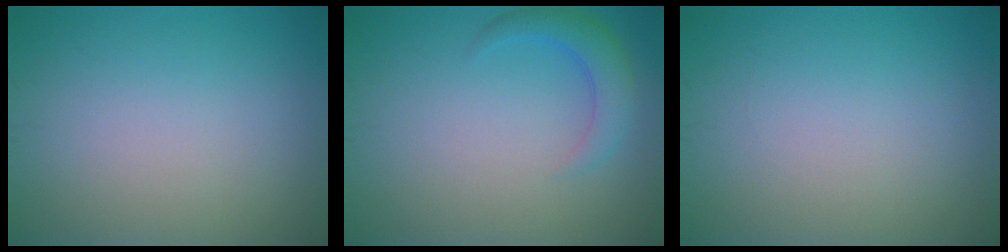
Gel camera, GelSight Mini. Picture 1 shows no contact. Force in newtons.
{"total": 2.7, "press": 2.6, "slide": 0.3}
{"total": 0.0}